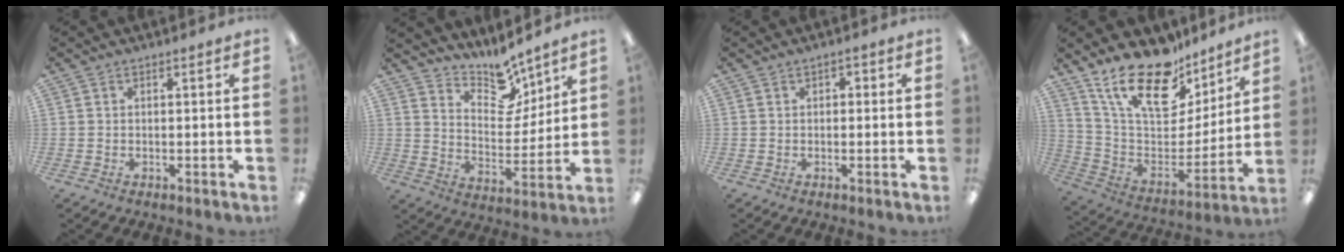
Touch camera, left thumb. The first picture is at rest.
{"total": 9.6, "force": [8.3, 4.0, 2.5], "torque": [-0.038, -0.072, 0.152]}
{"total": 1.0, "force": [0.0, 0.8, 0.5], "torque": [-0.010, 0.005, -0.001]}
{"total": 21.3, "force": [15.7, 9.1, 11.1], "torque": [-0.205, -0.105, 0.283]}